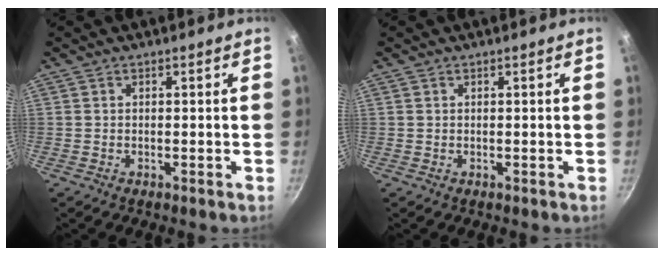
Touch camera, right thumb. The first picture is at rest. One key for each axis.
{"total": 0.0}